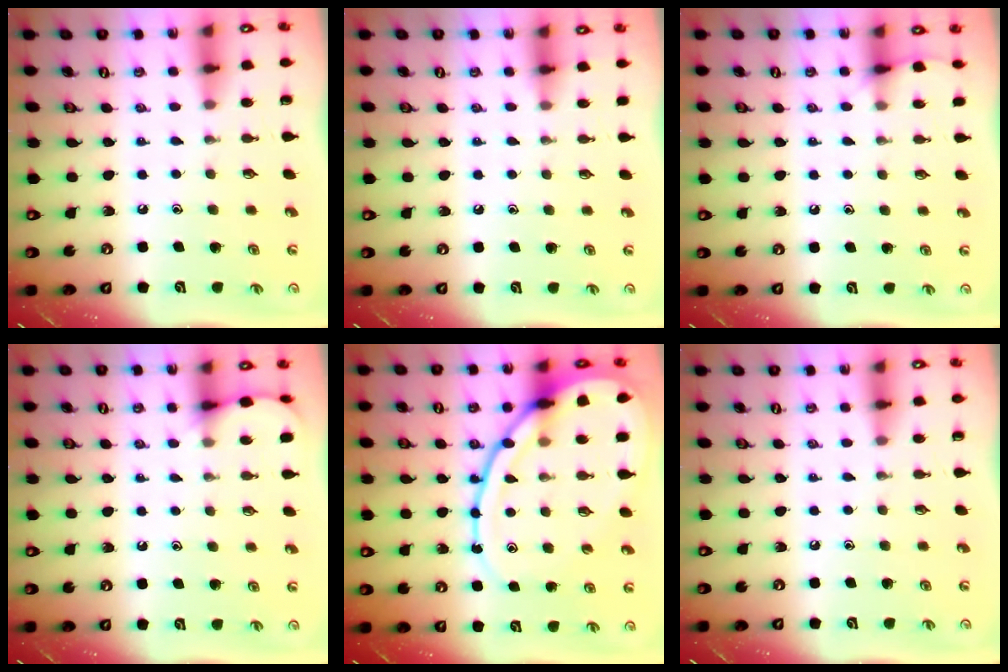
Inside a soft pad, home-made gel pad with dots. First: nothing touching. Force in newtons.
{"total": 3.0, "press": 2.9, "slide": 0.5}
{"total": 6.3, "press": 6.3, "slide": 0.8}
{"total": 4.2, "press": 4.2, "slide": 0.4}
{"total": 18.4, "press": 18.3, "slide": 1.9}
{"total": 0.0}